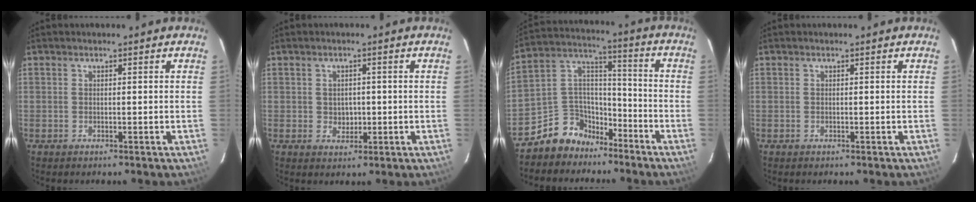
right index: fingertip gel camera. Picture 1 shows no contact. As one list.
[{"total": 2.9, "force": [-0.2, 2.7, 1.3], "torque": [-0.018, 0.002, 0.003]}, {"total": 10.2, "force": [-7.2, 7.0, 1.6], "torque": [-0.045, 0.066, -0.131]}, {"total": 0.0}]